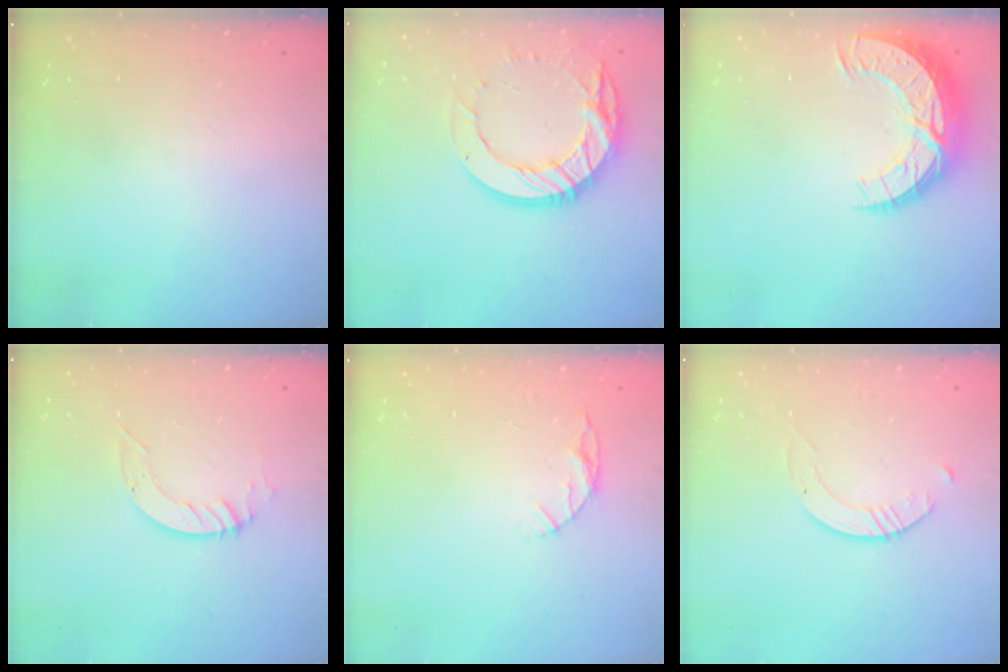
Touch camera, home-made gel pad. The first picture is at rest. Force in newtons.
{"total": 17.2, "press": 17.1, "slide": 1.3}
{"total": 12.6, "press": 12.6, "slide": 0.8}
{"total": 4.0, "press": 4.0, "slide": 0.2}
{"total": 5.1, "press": 5.1, "slide": 0.5}
{"total": 2.6, "press": 2.6, "slide": 0.3}